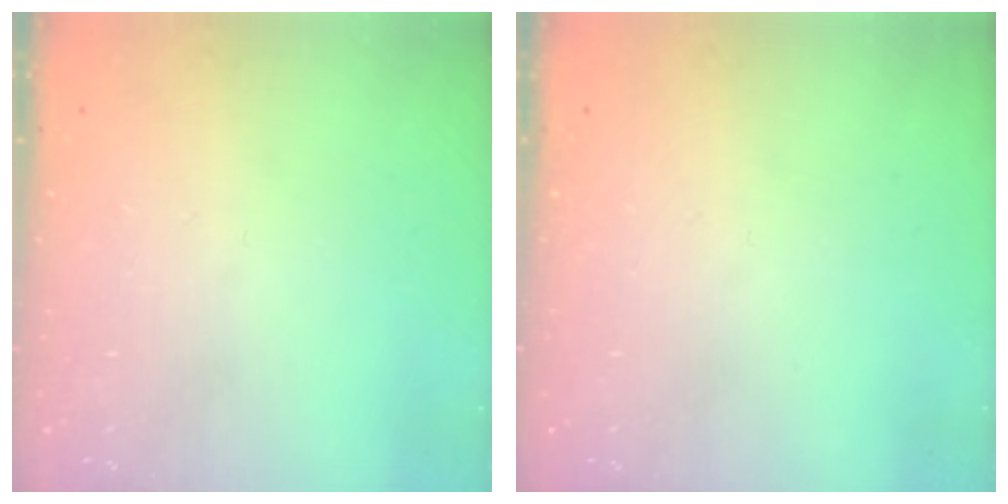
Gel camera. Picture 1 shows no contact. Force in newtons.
{"total": 0.0}